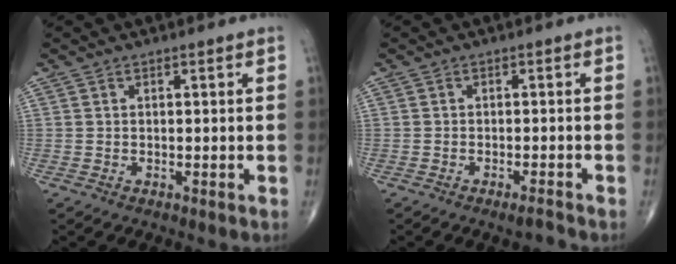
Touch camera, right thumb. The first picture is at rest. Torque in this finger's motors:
{"motor_torque": [-0.15, 0.23, -0.14, -0.09, 0.00]}